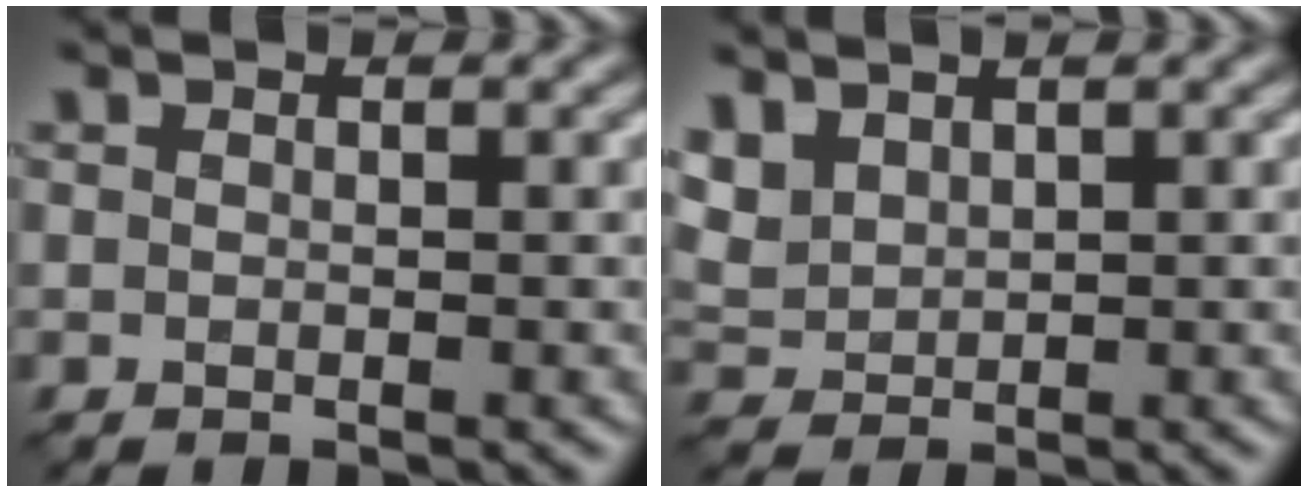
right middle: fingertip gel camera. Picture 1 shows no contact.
{"total": 2.5, "force": [1.7, 1.6, 1.0], "torque": [-0.033, 0.004, 0.039]}